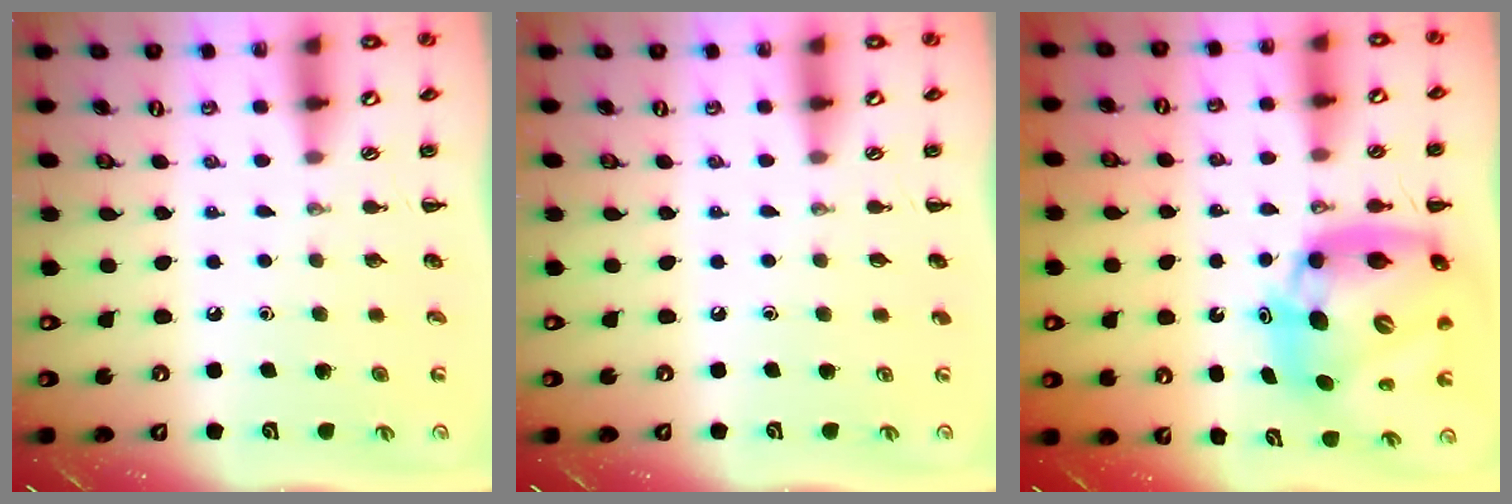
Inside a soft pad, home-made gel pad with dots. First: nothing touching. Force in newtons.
{"total": 0.0}
{"total": 15.1, "press": 14.4, "slide": 4.4}